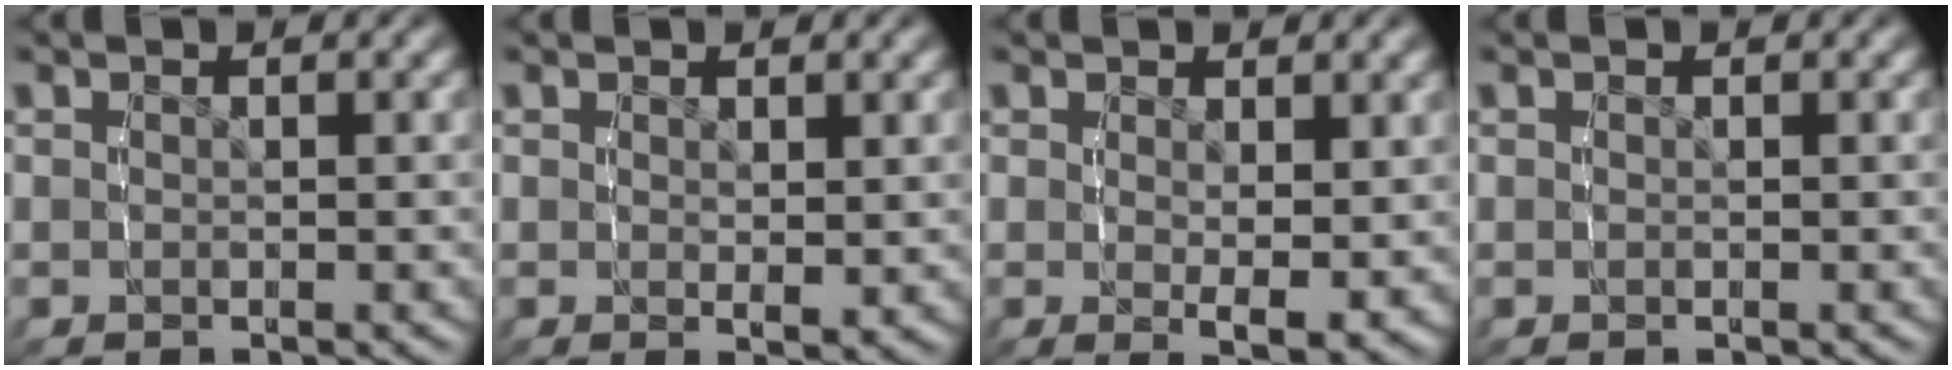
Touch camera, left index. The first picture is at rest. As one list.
[{"total": 1.3, "force": [0.9, -0.2, 0.9], "torque": [-0.004, -0.005, 0.014]}, {"total": 2.8, "force": [0.5, 0.2, 2.8], "torque": [-0.028, -0.013, 0.012]}, {"total": 0.0}]